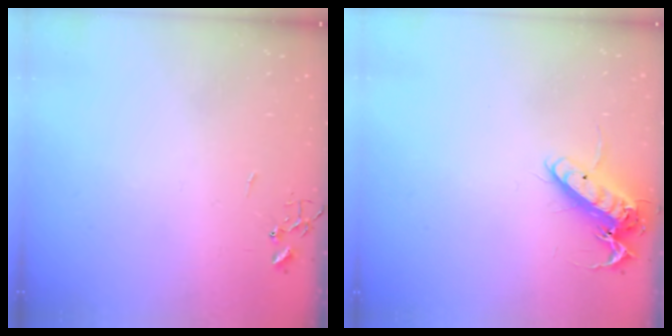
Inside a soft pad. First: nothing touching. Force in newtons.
{"total": 14.3, "press": 14.2, "slide": 1.9}